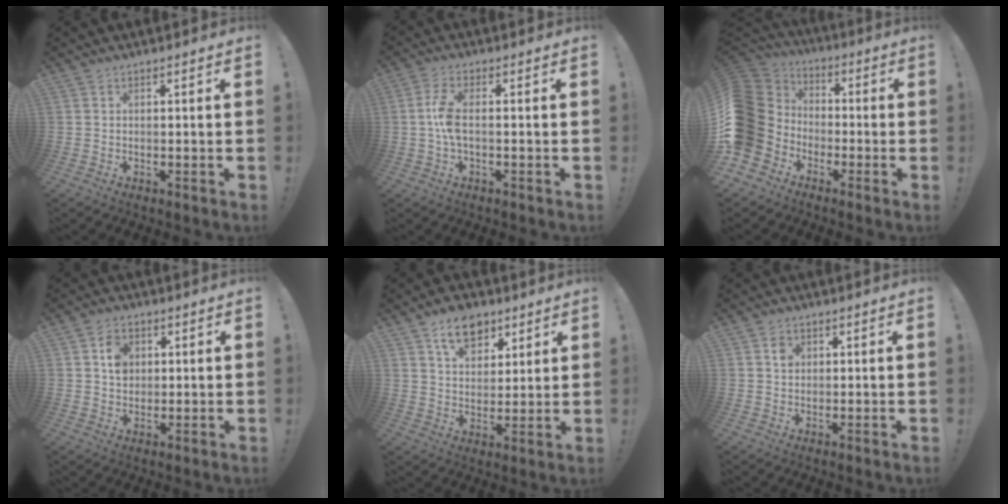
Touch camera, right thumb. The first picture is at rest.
{"total": 6.9, "force": [-0.5, 2.2, 6.5], "torque": [-0.136, 0.000, -0.011]}
{"total": 18.5, "force": [-3.0, 15.5, 9.6], "torque": [-0.189, 0.026, -0.026]}
{"total": 5.4, "force": [1.3, 4.4, 2.9], "torque": [-0.038, 0.001, 0.021]}
{"total": 11.3, "force": [6.5, 7.4, 5.4], "torque": [-0.076, -0.026, 0.122]}
{"total": 2.2, "force": [0.6, 1.8, 1.0], "torque": [0.003, -0.006, 0.005]}